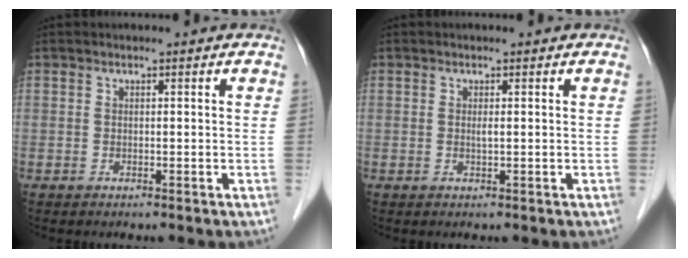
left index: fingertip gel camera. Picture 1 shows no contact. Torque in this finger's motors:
{"motor_torque": [0.08, 0.04, 0.00, 0.00]}